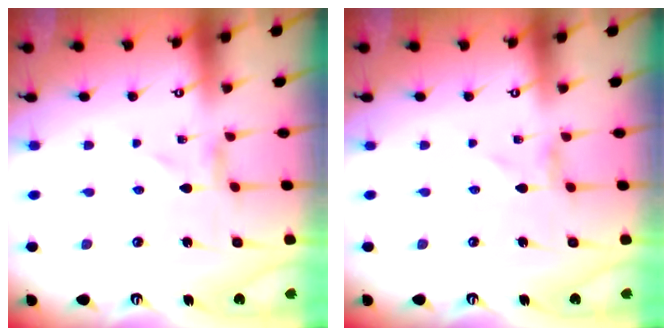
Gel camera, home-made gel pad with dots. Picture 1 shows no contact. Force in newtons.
{"total": 0.0}